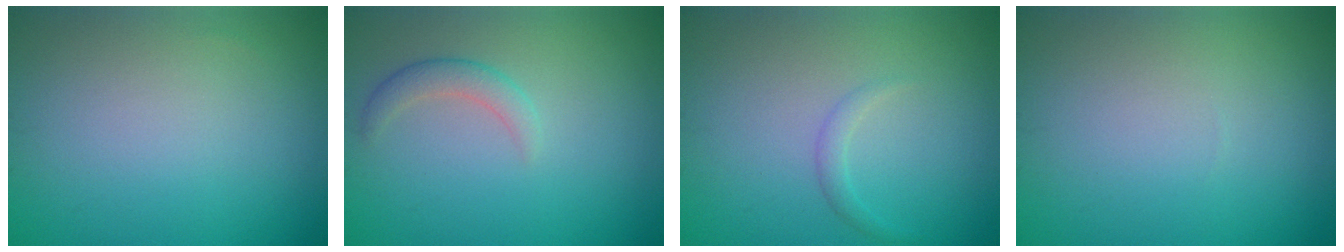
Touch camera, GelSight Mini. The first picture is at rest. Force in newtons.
{"total": 1.8, "press": 1.8, "slide": 0.1}
{"total": 1.0, "press": 1.0, "slide": 0.1}
{"total": 0.0}